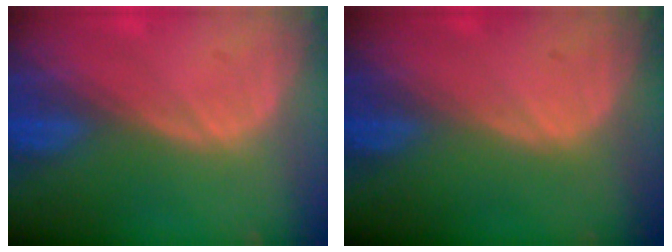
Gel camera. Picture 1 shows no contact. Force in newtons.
{"total": 0.0}